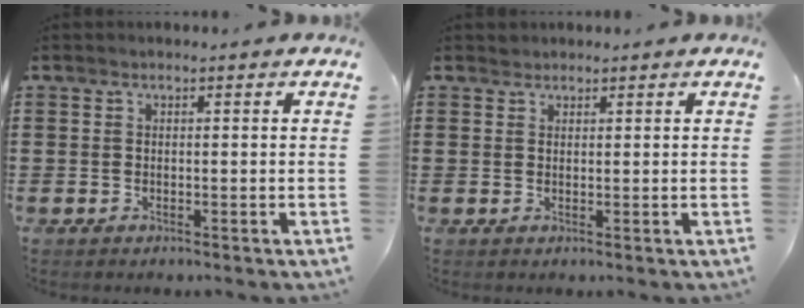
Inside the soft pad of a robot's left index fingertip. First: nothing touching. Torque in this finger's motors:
{"motor_torque": [-0.01, 0.00, 0.00, -0.02]}